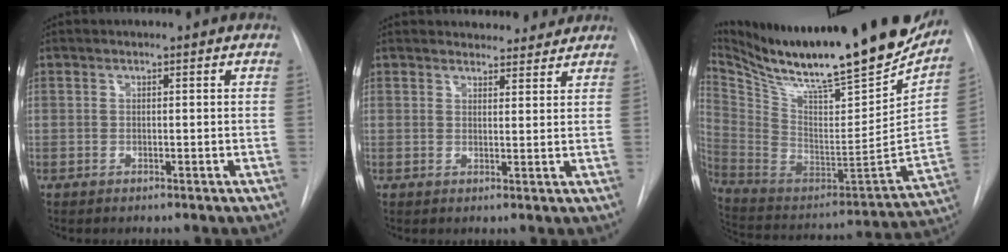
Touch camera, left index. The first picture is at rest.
{"total": 6.9, "force": [6.6, 2.0, 0.8], "torque": [0.005, 0.004, 0.071]}
{"total": 32.3, "force": [26.9, 4.9, 17.3], "torque": [-0.302, -0.066, 0.403]}